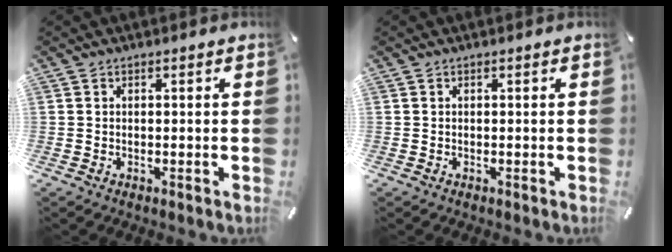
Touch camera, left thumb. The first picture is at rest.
{"total": 0.0}